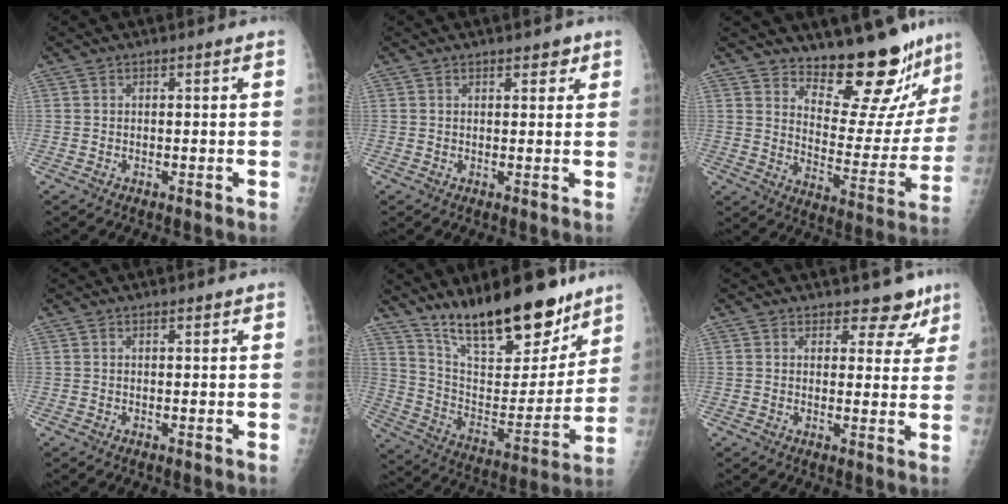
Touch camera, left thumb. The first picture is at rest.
{"total": 2.0, "force": [1.4, 1.1, 1.0], "torque": [0.003, -0.006, 0.014]}
{"total": 17.9, "force": [15.9, 4.5, 6.8], "torque": [-0.040, -0.153, 0.217]}
{"total": 0.5, "force": [0.4, 0.2, 0.3], "torque": [-0.005, -0.003, 0.006]}
{"total": 23.2, "force": [17.4, 8.0, 13.0], "torque": [-0.158, -0.094, 0.289]}
{"total": 6.1, "force": [4.8, 3.4, 1.5], "torque": [0.015, -0.030, 0.052]}